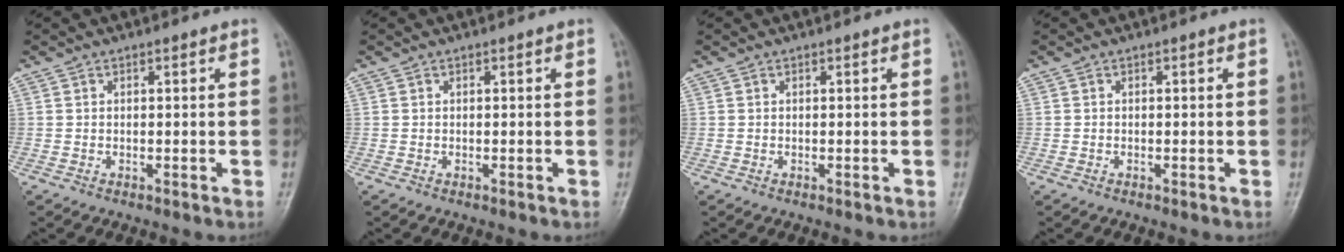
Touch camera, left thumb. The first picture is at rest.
{"total": 0.0}
{"total": 0.0}
{"total": 0.0}